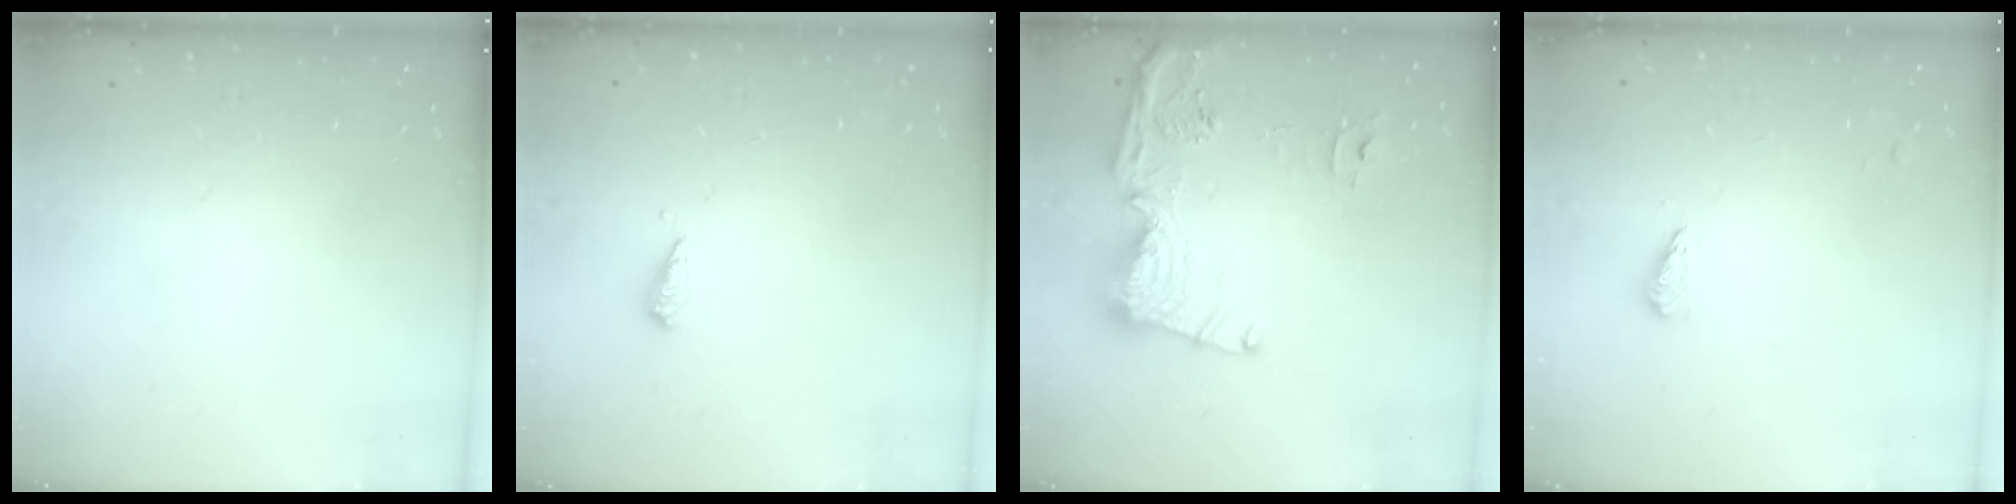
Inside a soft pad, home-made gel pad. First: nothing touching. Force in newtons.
{"total": 3.0, "press": 3.0, "slide": 0.2}
{"total": 16.3, "press": 16.2, "slide": 1.5}
{"total": 3.9, "press": 3.8, "slide": 0.4}